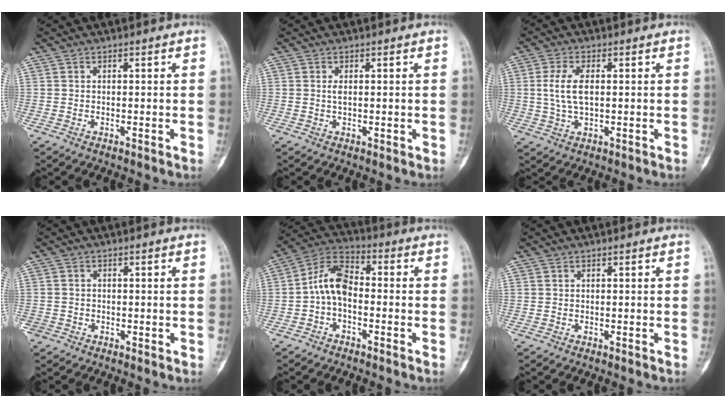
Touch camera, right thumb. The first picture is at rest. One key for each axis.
{"total": 1.8, "fx": 0.3, "fy": 0.7, "fz": 1.6, "tx": -0.031, "ty": -0.002, "tz": 0.006}
{"total": 6.4, "fx": 0.6, "fy": 3.1, "fz": 5.6, "tx": -0.114, "ty": 0.003, "tz": 0.010}
{"total": 1.8, "fx": -0.8, "fy": 1.6, "fz": 0.2, "tx": 0.005, "ty": 0.006, "tz": -0.018}
{"total": 8.7, "fx": -1.3, "fy": 5.2, "fz": 6.8, "tx": -0.119, "ty": 0.034, "tz": -0.039}
{"total": 0.0}